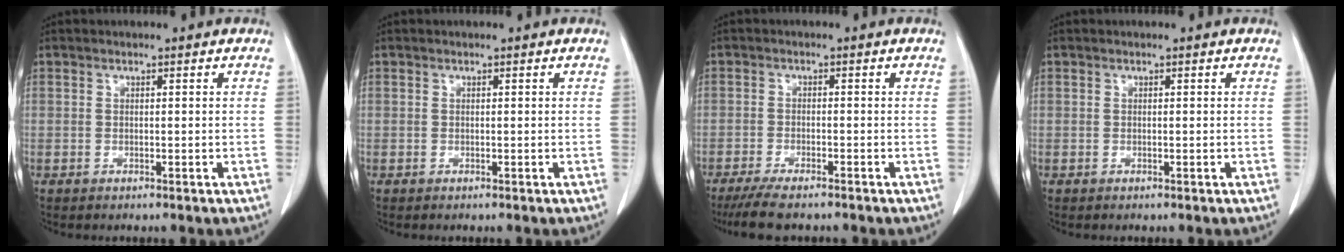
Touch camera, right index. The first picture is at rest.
{"total": 0.0}
{"total": 6.3, "force": [-5.3, 0.9, 3.3], "torque": [-0.056, -0.014, -0.087]}
{"total": 0.0}